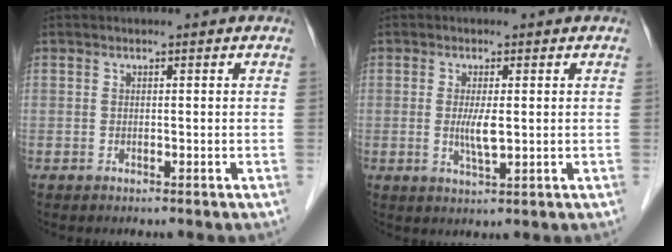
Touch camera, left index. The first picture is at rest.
{"total": 3.4, "force": [0.1, 0.6, 3.3], "torque": [-0.068, -0.007, 0.004]}